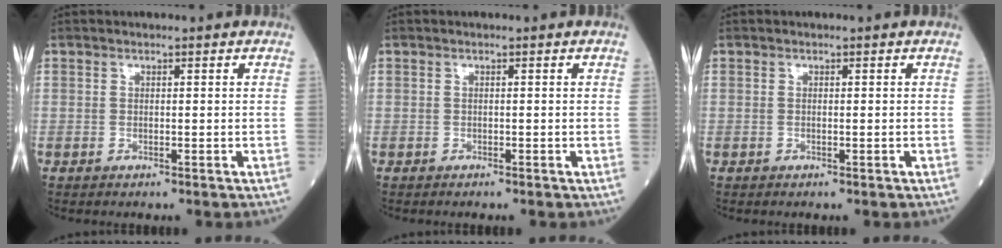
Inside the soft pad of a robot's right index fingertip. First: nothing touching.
{"total": 0.0}
{"total": 0.0}